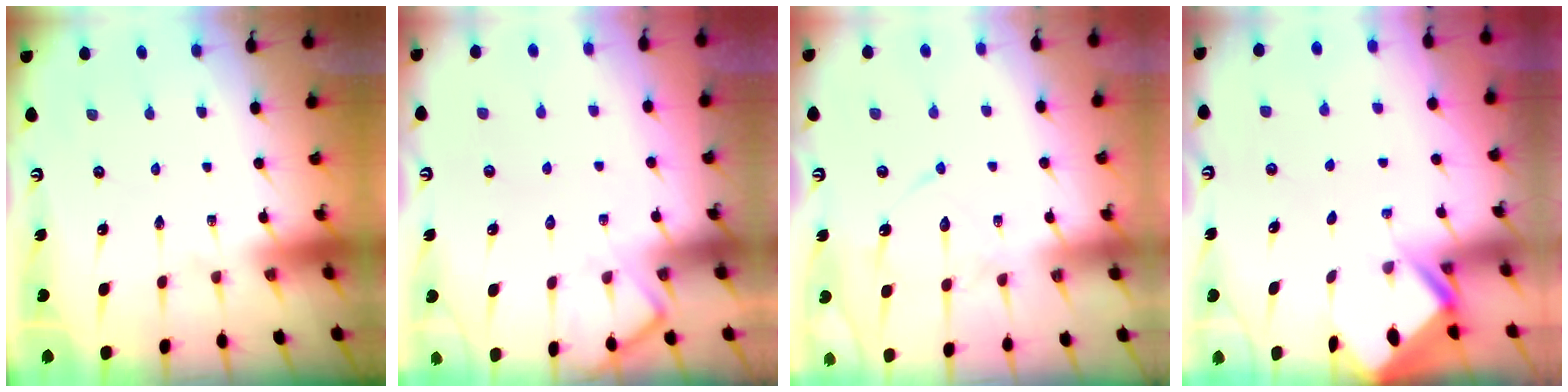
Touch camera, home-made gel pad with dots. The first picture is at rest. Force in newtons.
{"total": 6.2, "press": 6.2, "slide": 0.6}
{"total": 9.6, "press": 9.5, "slide": 0.7}
{"total": 2.3, "press": 2.3, "slide": 0.1}